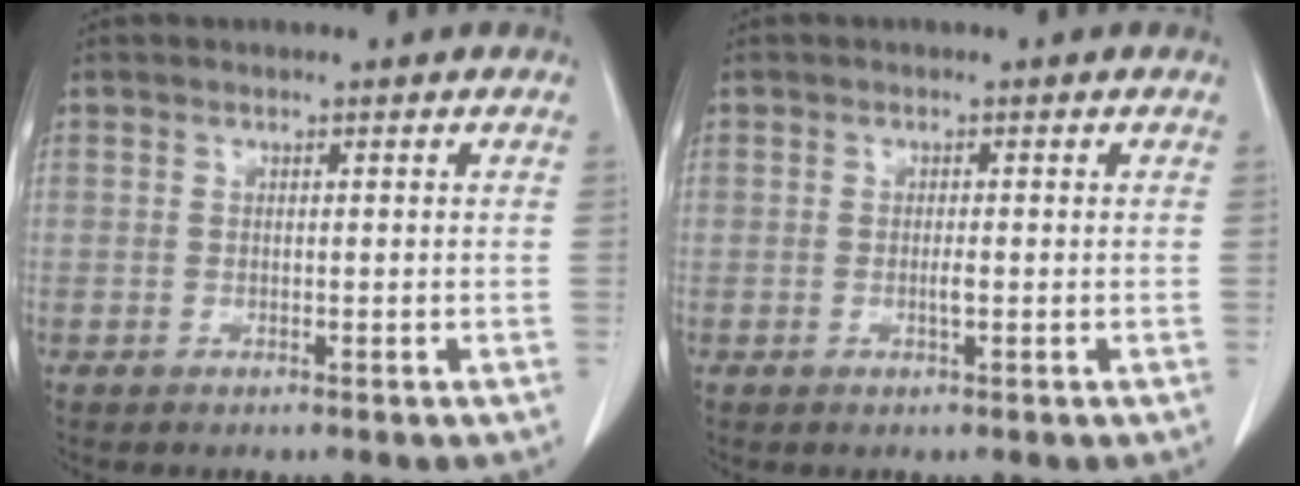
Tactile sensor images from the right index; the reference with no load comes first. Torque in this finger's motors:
{"motor_torque": [0.65, -0.11, 0.32, 0.07]}